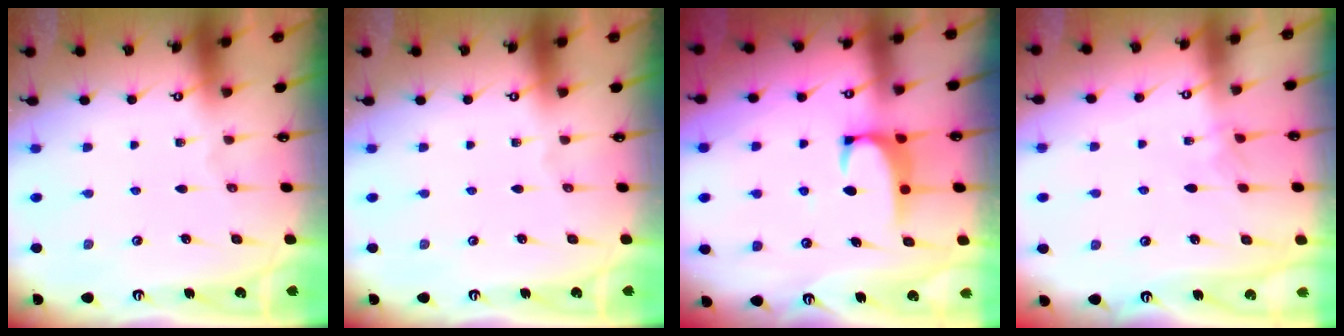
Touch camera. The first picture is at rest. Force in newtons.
{"total": 0.0}
{"total": 1.9, "press": 1.9, "slide": 0.3}
{"total": 1.1, "press": 1.0, "slide": 0.4}